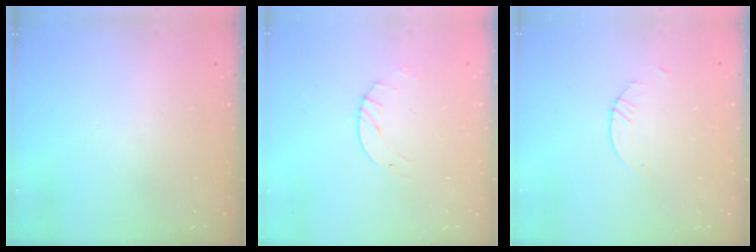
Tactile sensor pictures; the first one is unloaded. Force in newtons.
{"total": 2.8, "press": 2.8, "slide": 0.4}
{"total": 0.8, "press": 0.8, "slide": 0.2}